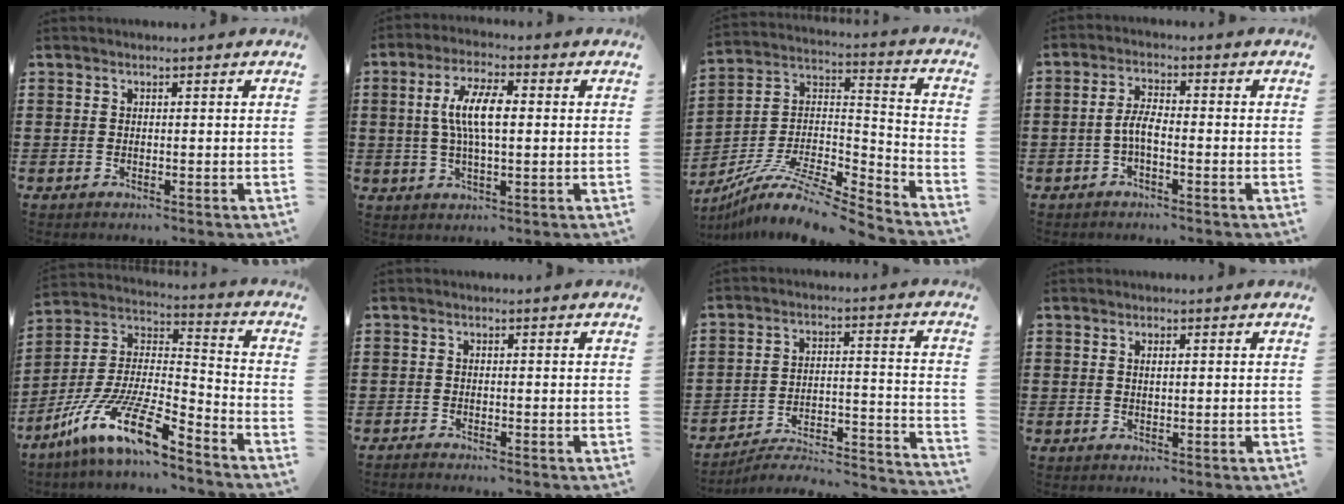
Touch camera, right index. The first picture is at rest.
{"total": 7.4, "force": [0.6, 2.4, 7.0], "torque": [-0.148, 0.003, 0.003]}
{"total": 9.9, "force": [-8.2, 1.5, 5.3], "torque": [-0.106, 0.002, -0.168]}
{"total": 3.7, "force": [-1.3, 1.0, 3.3], "torque": [-0.082, -0.003, -0.032]}
{"total": 13.9, "force": [-10.1, 2.4, 9.1], "torque": [-0.201, 0.000, -0.198]}
{"total": 1.1, "force": [-1.1, 0.0, -0.1], "torque": [-0.001, 0.002, -0.024]}
{"total": 3.5, "force": [-3.2, 0.8, 1.4], "torque": [-0.033, -0.012, -0.071]}
{"total": 1.2, "force": [0.1, 0.3, 1.2], "torque": [-0.024, 0.001, 0.001]}